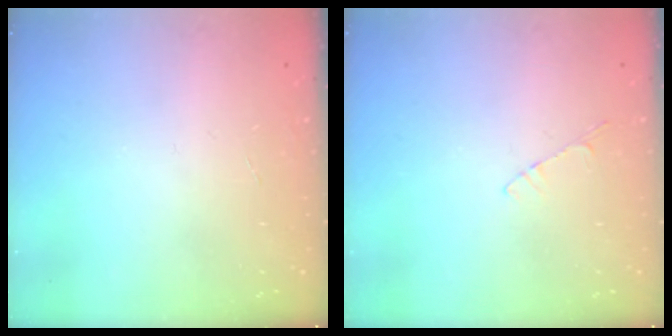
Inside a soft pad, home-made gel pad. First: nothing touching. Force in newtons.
{"total": 3.4, "press": 3.4, "slide": 0.5}